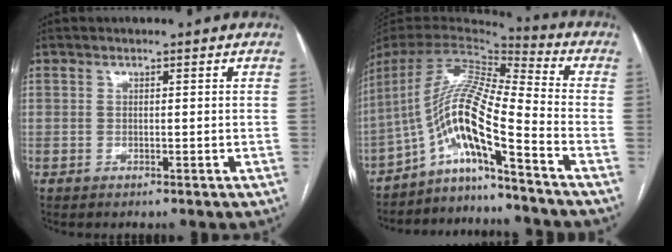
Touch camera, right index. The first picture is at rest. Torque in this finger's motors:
{"motor_torque": [0.78, -0.28, 0.55, 0.21]}